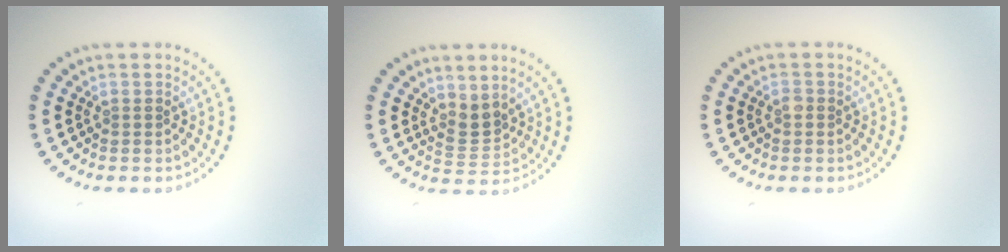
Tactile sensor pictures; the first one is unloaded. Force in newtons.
{"total": 2.4, "press": 1.6, "slide": 1.7}
{"total": 0.6, "press": 0.5, "slide": 0.3}